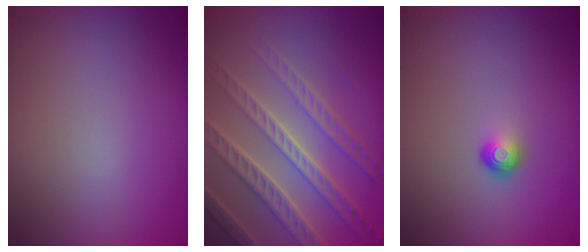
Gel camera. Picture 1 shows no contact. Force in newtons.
{"total": 7.2, "press": 5.4, "slide": 4.8}
{"total": 1.6, "press": 1.1, "slide": 1.2}